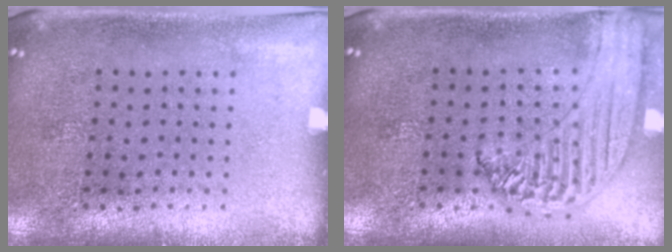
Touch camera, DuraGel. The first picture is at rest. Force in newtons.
{"total": 1.4, "press": 1.3, "slide": 0.3}